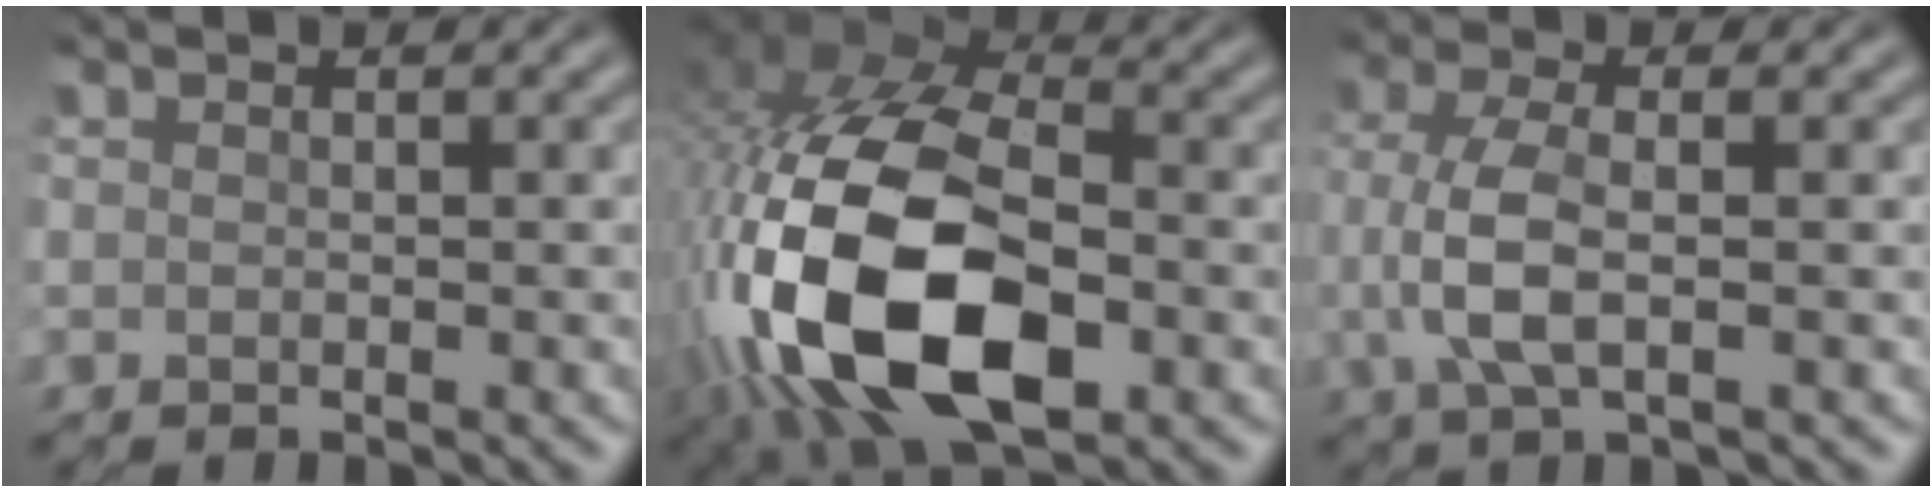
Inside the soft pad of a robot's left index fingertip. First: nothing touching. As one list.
[{"total": 18.9, "force": [-5.5, 10.0, 15.0], "torque": [-0.320, -0.011, -0.103]}, {"total": 4.2, "force": [-0.4, 1.2, 4.0], "torque": [-0.106, 0.002, -0.007]}]